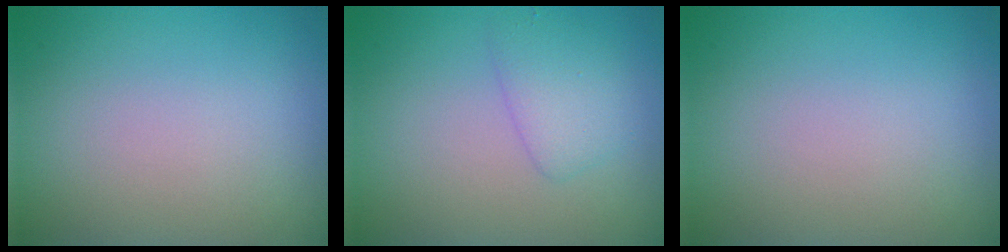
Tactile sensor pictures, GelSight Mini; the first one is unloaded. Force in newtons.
{"total": 2.2, "press": 2.2, "slide": 0.2}
{"total": 0.0}